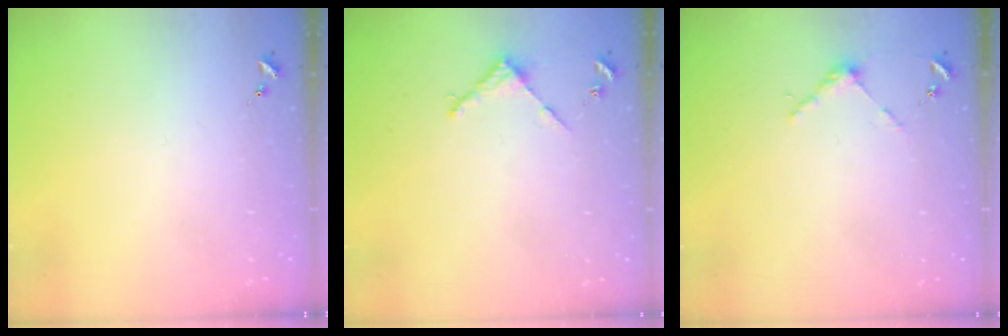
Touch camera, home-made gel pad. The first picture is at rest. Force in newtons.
{"total": 2.9, "press": 2.8, "slide": 0.2}
{"total": 3.9, "press": 3.9, "slide": 0.2}